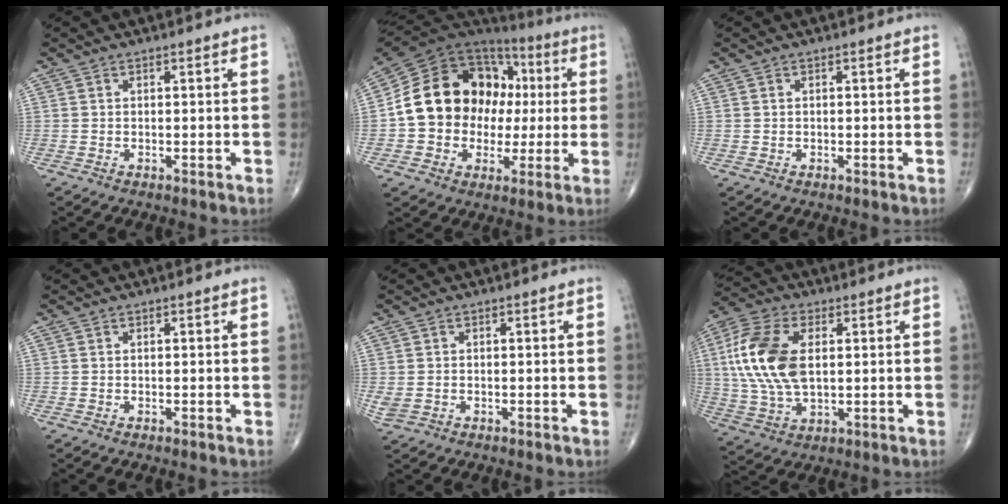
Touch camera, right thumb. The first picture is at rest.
{"total": 21.1, "force": [1.2, 16.3, 13.2], "torque": [-0.200, 0.041, 0.026]}
{"total": 0.0}
{"total": 0.0}
{"total": 1.9, "force": [-0.2, 1.5, 1.1], "torque": [-0.035, 0.003, 0.004]}
{"total": 16.2, "force": [2.5, 9.1, 13.2], "torque": [-0.279, 0.000, 0.047]}